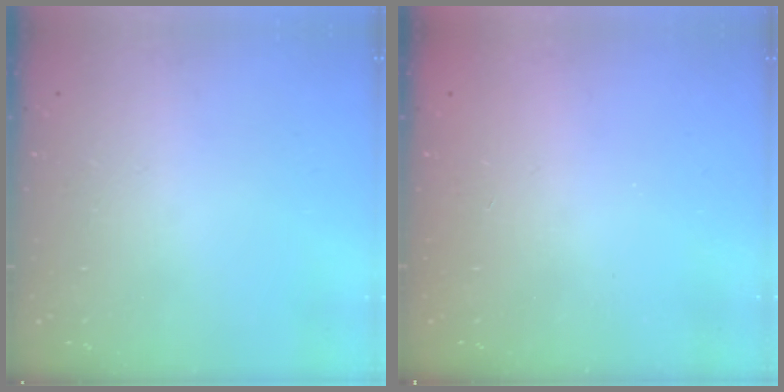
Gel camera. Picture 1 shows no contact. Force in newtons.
{"total": 2.3, "press": 2.2, "slide": 0.7}